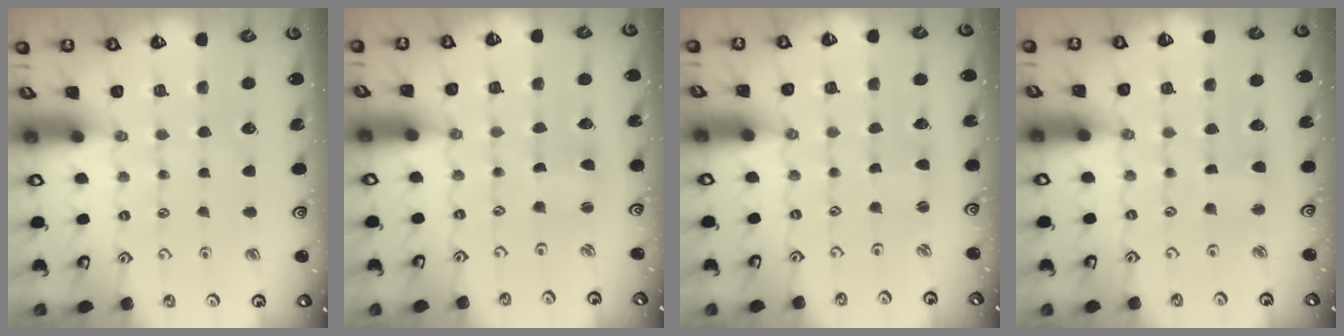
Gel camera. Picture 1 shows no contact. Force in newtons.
{"total": 1.3, "press": 1.3, "slide": 0.1}
{"total": 1.0, "press": 1.0, "slide": 0.2}
{"total": 3.2, "press": 3.2, "slide": 0.3}